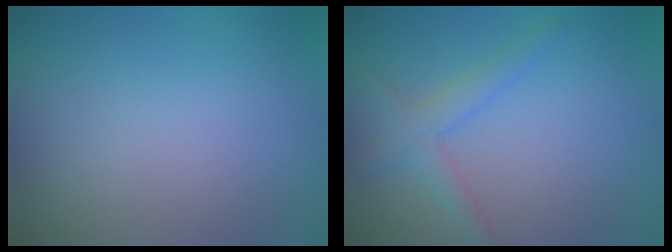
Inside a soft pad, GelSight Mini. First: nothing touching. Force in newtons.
{"total": 2.2, "press": 2.2, "slide": 0.1}